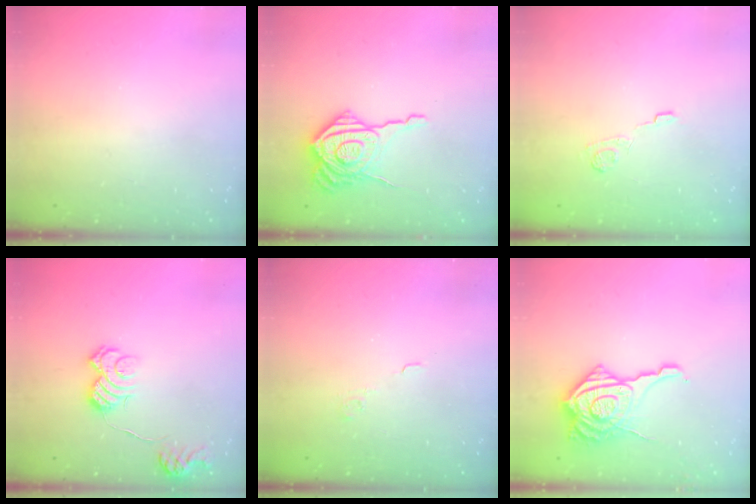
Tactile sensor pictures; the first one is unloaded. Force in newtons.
{"total": 16.7, "press": 16.6, "slide": 1.2}
{"total": 8.5, "press": 8.4, "slide": 1.5}
{"total": 11.1, "press": 11.0, "slide": 1.0}
{"total": 3.6, "press": 3.5, "slide": 0.9}
{"total": 15.7, "press": 15.6, "slide": 1.6}